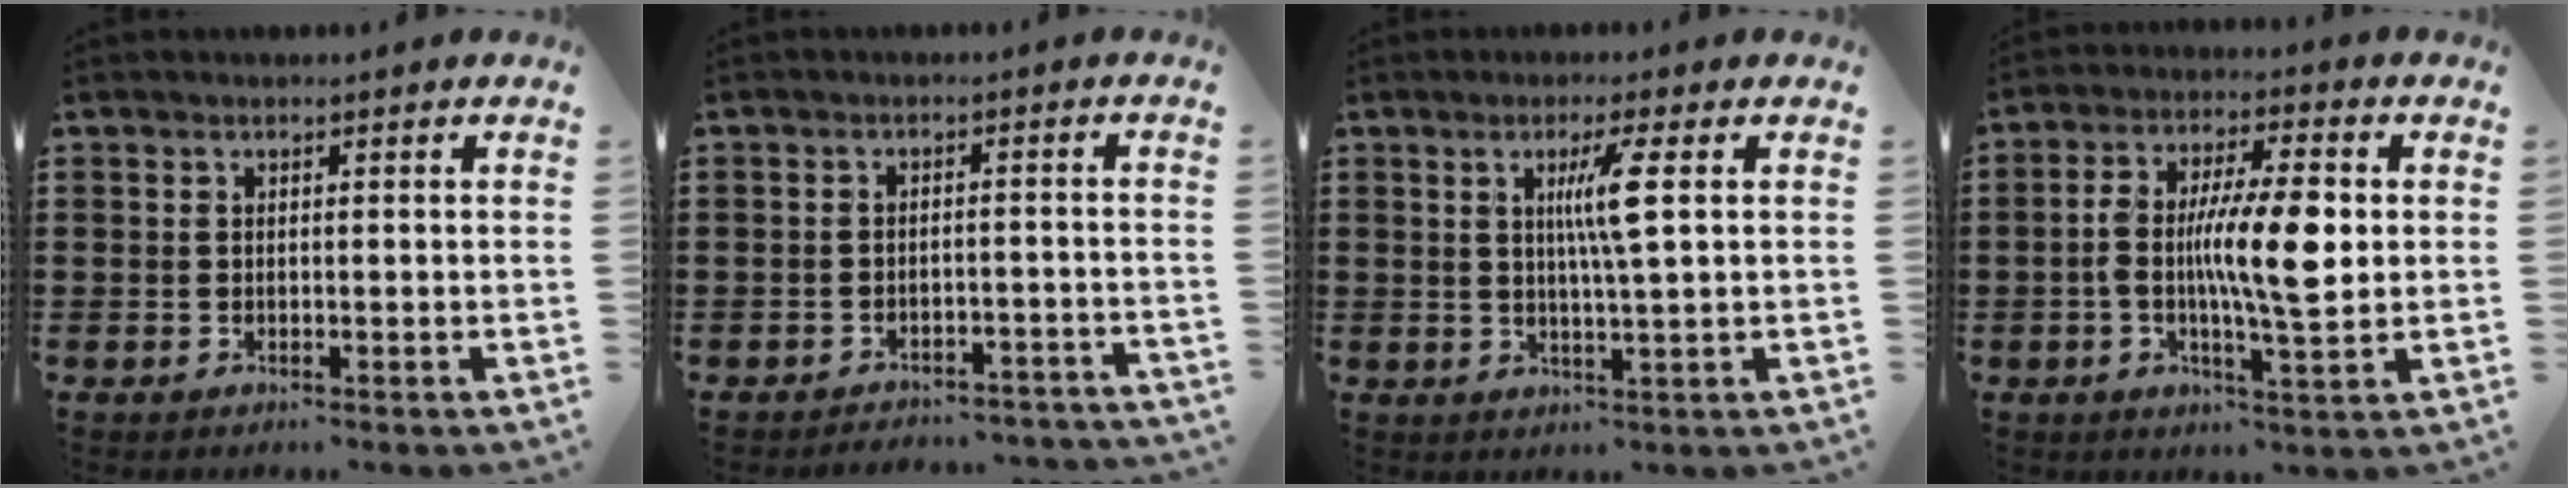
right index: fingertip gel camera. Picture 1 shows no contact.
{"total": 2.9, "force": [-2.8, 0.2, 0.1], "torque": [-0.006, 0.000, -0.060]}
{"total": 5.6, "force": [1.4, -0.1, 5.4], "torque": [-0.106, -0.002, 0.018]}
{"total": 10.5, "force": [0.0, 2.7, 10.2], "torque": [-0.189, 0.007, -0.002]}